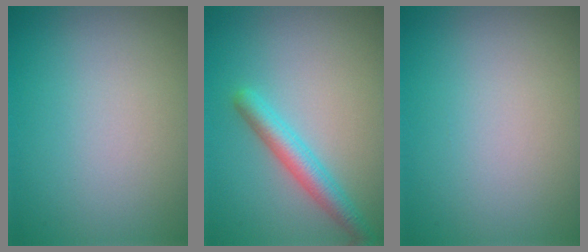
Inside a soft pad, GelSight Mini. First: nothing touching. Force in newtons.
{"total": 2.9, "press": 2.9, "slide": 0.1}
{"total": 0.0}